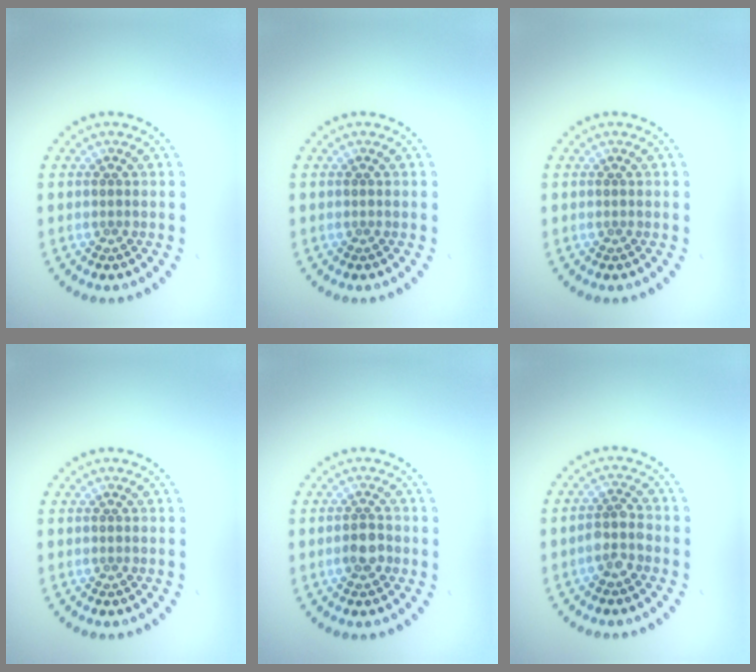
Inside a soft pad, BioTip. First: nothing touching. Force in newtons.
{"total": 0.0}
{"total": 0.0}
{"total": 0.0}
{"total": 1.9, "press": 1.8, "slide": 0.5}
{"total": 2.3, "press": 2.0, "slide": 1.1}